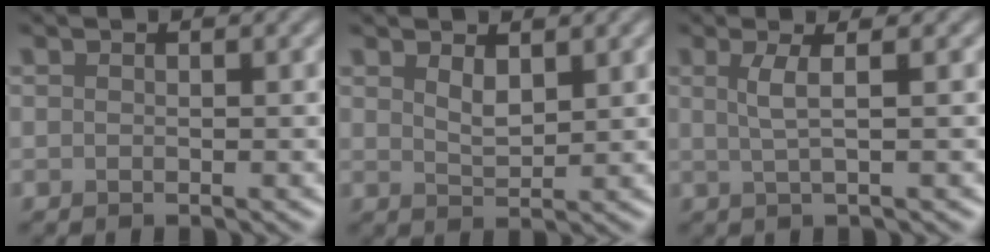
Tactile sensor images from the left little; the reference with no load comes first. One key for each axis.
{"total": 1.8, "fx": 1.2, "fy": 0.7, "fz": 1.1, "tx": -0.024, "ty": -0.003, "tz": 0.026}
{"total": 2.4, "fx": 0.5, "fy": 0.6, "fz": 2.2, "tx": -0.040, "ty": 0.000, "tz": 0.006}